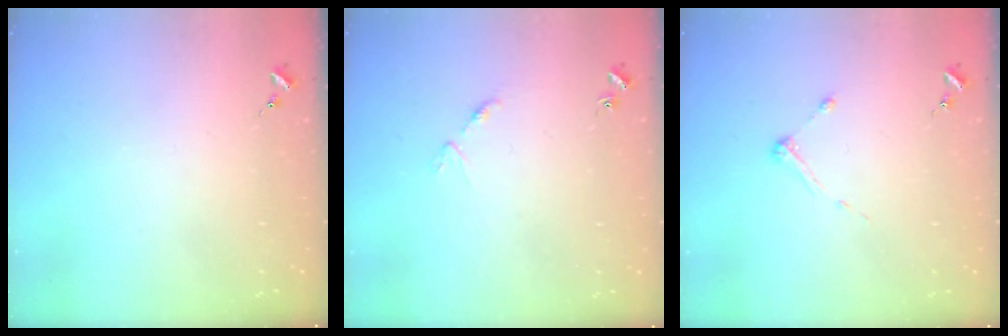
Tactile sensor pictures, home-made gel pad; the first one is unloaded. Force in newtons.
{"total": 3.9, "press": 3.9, "slide": 0.5}
{"total": 4.1, "press": 4.1, "slide": 0.5}